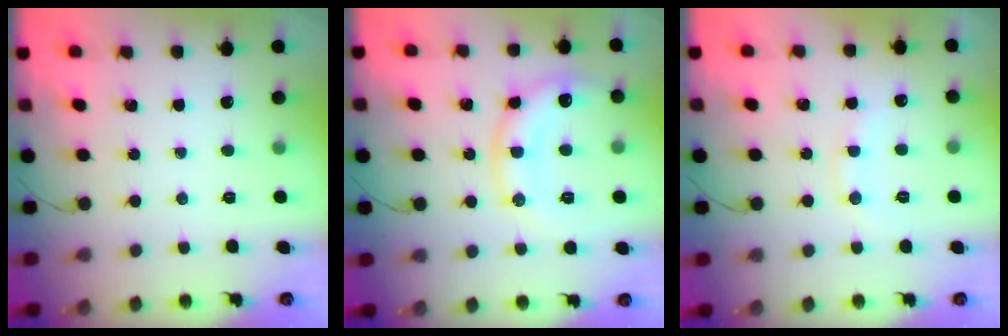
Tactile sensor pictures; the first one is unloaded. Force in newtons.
{"total": 12.7, "press": 12.7, "slide": 0.8}
{"total": 8.3, "press": 8.1, "slide": 1.4}